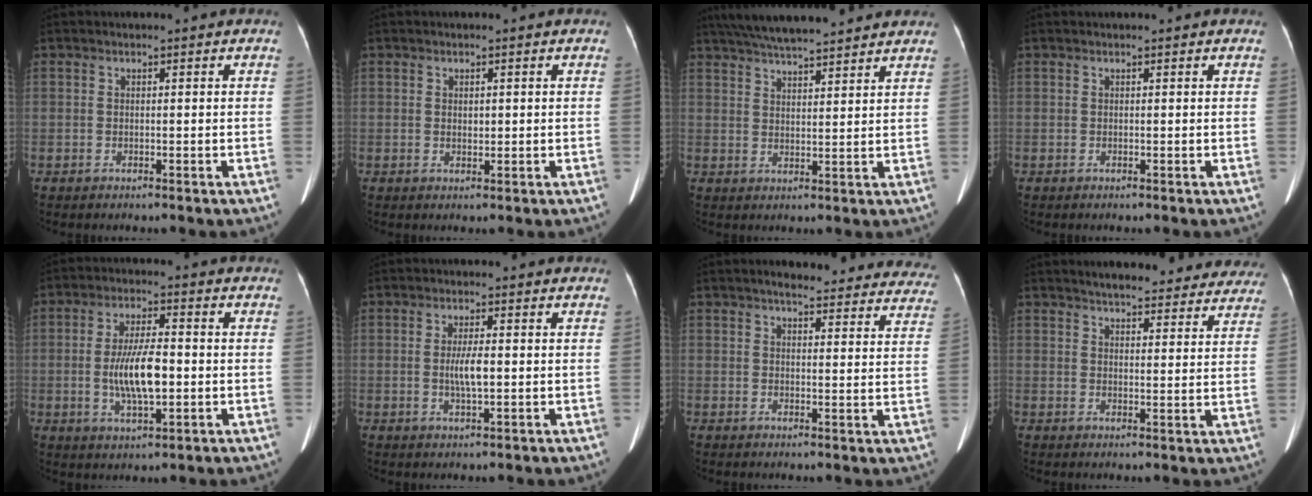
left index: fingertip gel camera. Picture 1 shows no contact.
{"total": 1.1, "force": [0.1, 0.7, 0.8], "torque": [-0.015, -0.001, 0.005]}
{"total": 13.8, "force": [12.3, 1.5, 6.1], "torque": [-0.110, 0.035, 0.187]}
{"total": 0.8, "force": [0.8, 0.1, 0.2], "torque": [-0.007, 0.016, 0.012]}
{"total": 8.7, "force": [-1.1, 2.4, 8.3], "torque": [-0.166, -0.002, -0.017]}
{"total": 3.6, "force": [-0.3, 0.6, 3.6], "torque": [-0.072, -0.005, -0.003]}
{"total": 20.4, "force": [18.7, 4.4, 6.8], "torque": [-0.067, -0.025, 0.203]}
{"total": 20.7, "force": [18.7, 5.0, 7.2], "torque": [-0.086, -0.008, 0.217]}